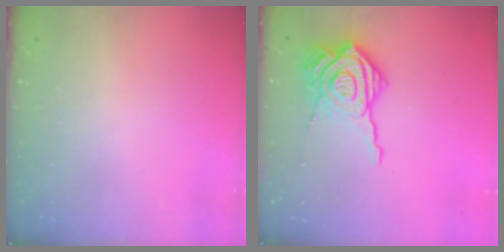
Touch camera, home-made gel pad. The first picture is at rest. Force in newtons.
{"total": 19.3, "press": 19.2, "slide": 2.0}